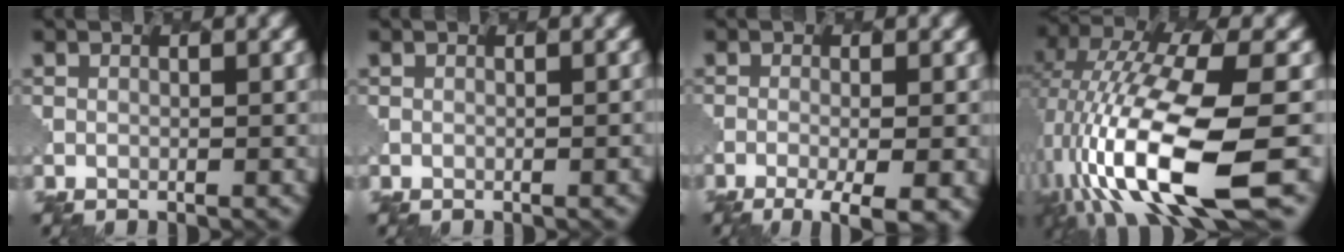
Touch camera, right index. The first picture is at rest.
{"total": 1.0, "force": [-0.2, 0.4, 0.8], "torque": [0.002, 0.004, -0.002]}
{"total": 5.2, "force": [-2.5, 1.4, 4.3], "torque": [-0.066, -0.007, -0.035]}
{"total": 14.0, "force": [-4.9, 3.9, 12.6], "torque": [-0.260, -0.008, -0.076]}